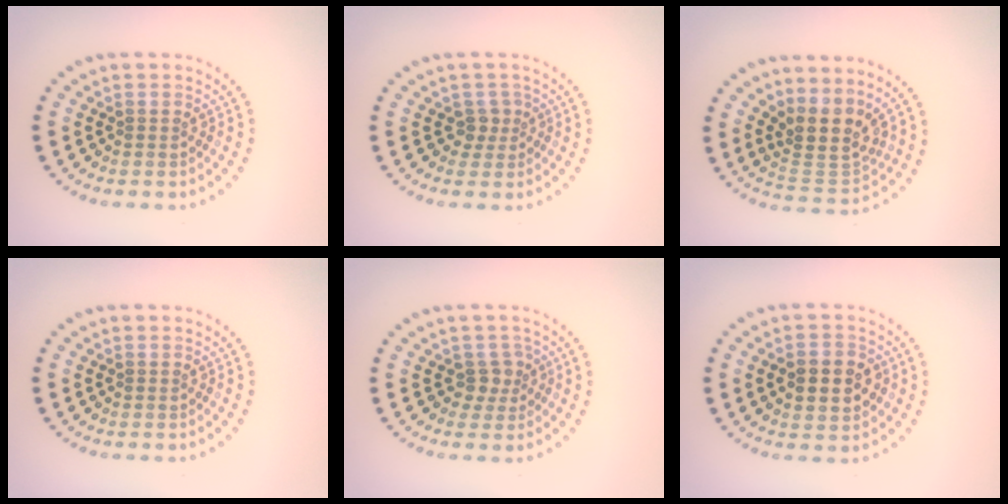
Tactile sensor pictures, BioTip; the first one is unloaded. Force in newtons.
{"total": 1.4, "press": 1.0, "slide": 1.0}
{"total": 3.9, "press": 3.0, "slide": 2.5}
{"total": 0.0}
{"total": 1.7, "press": 1.3, "slide": 1.1}
{"total": 4.0, "press": 4.0, "slide": 0.1}